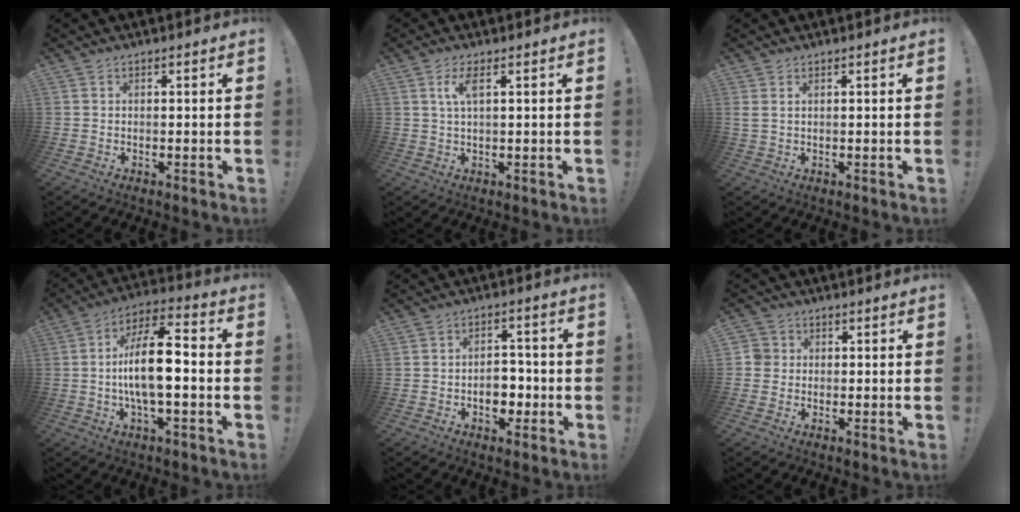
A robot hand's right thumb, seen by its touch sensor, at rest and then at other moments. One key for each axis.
{"total": 4.1, "fx": 1.5, "fy": 0.9, "fz": 3.7, "tx": -0.074, "ty": 0.001, "tz": 0.024}
{"total": 1.5, "fx": 0.7, "fy": 0.2, "fz": 1.3, "tx": -0.033, "ty": 0.003, "tz": 0.014}
{"total": 14.7, "fx": -1.6, "fy": 5.4, "fz": 13.6, "tx": -0.243, "ty": 0.009, "tz": -0.032}
{"total": 7.3, "fx": -2.0, "fy": 5.4, "fz": 4.5, "tx": -0.054, "ty": 0.017, "tz": -0.033}
{"total": 3.2, "fx": -0.1, "fy": 3.1, "fz": 0.8, "tx": -0.019, "ty": 0.012, "tz": 0.000}